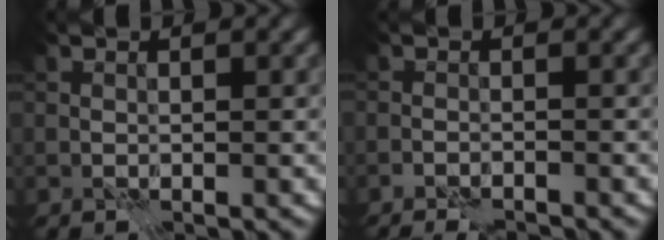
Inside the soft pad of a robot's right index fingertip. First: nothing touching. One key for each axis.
{"total": 1.8, "fx": -1.6, "fy": -0.5, "fz": 0.5, "tx": -0.009, "ty": 0.002, "tz": -0.028}